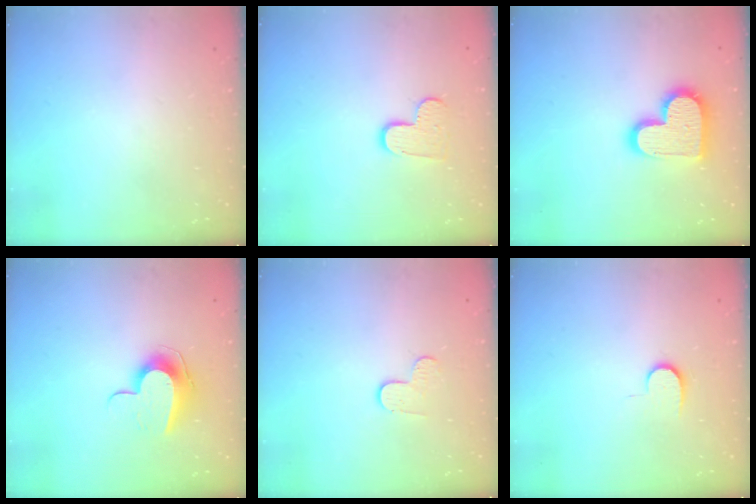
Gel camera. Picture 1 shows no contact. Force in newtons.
{"total": 8.5, "press": 8.4, "slide": 0.6}
{"total": 16.2, "press": 16.1, "slide": 1.3}
{"total": 9.7, "press": 9.7, "slide": 1.0}
{"total": 5.2, "press": 5.2, "slide": 0.5}
{"total": 6.2, "press": 6.1, "slide": 0.7}